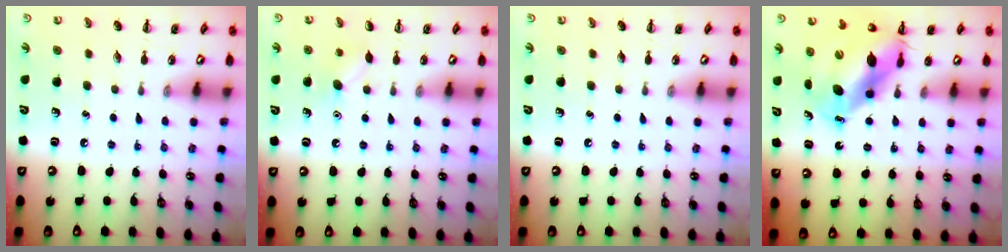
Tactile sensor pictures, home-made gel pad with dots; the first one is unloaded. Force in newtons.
{"total": 5.6, "press": 5.4, "slide": 1.7}
{"total": 0.0}
{"total": 10.9, "press": 10.5, "slide": 2.9}